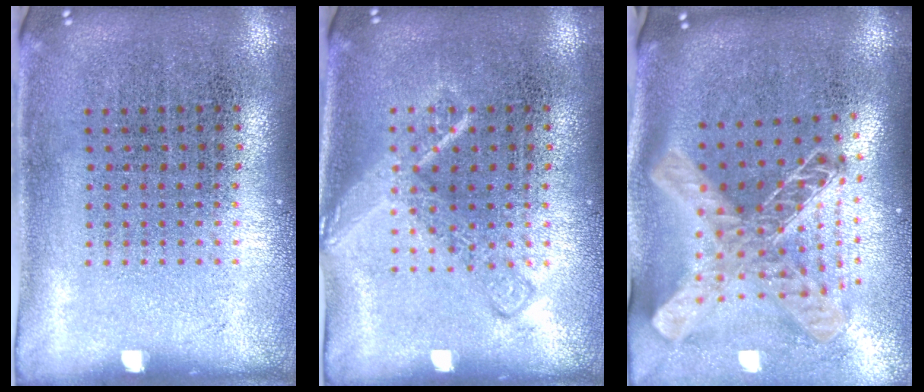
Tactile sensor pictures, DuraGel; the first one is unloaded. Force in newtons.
{"total": 2.2, "press": 2.2, "slide": 0.3}
{"total": 2.5, "press": 1.8, "slide": 1.8}